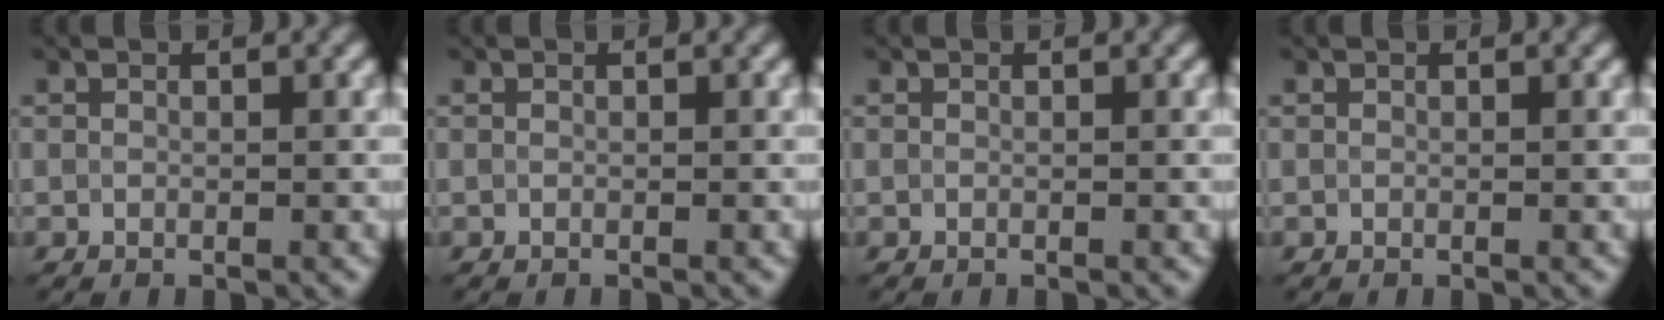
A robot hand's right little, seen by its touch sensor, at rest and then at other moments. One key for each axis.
{"total": 0.0}
{"total": 0.0}
{"total": 0.0}